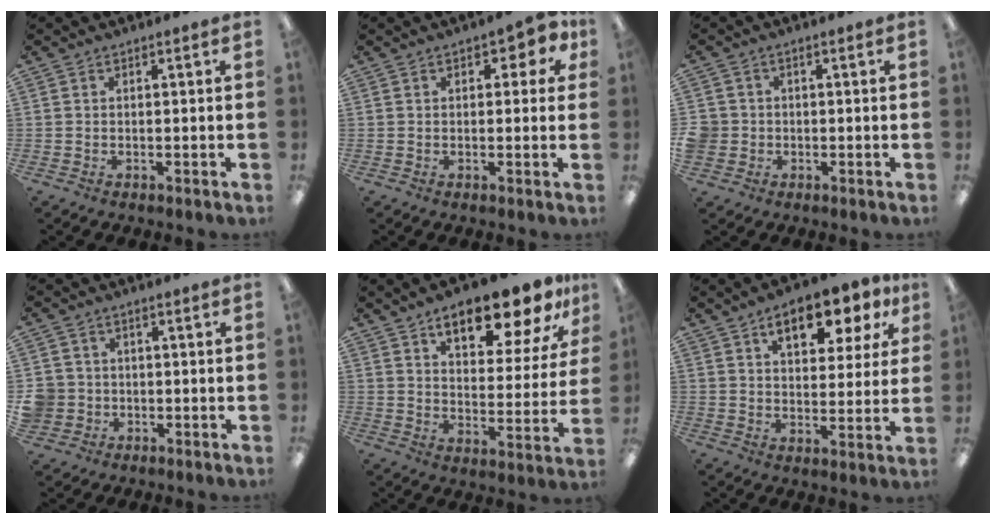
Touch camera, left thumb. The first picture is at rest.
{"total": 3.9, "force": [1.6, 2.2, 2.8], "torque": [-0.031, 0.000, 0.025]}
{"total": 3.9, "force": [-0.6, 3.8, 0.7], "torque": [-0.022, 0.006, -0.009]}
{"total": 4.9, "force": [-0.6, 4.8, 0.7], "torque": [-0.027, 0.008, -0.012]}
{"total": 16.9, "force": [11.9, 5.9, 10.4], "torque": [-0.145, -0.064, 0.194]}
{"total": 10.9, "force": [6.4, 5.1, 7.3], "torque": [-0.102, -0.018, 0.108]}